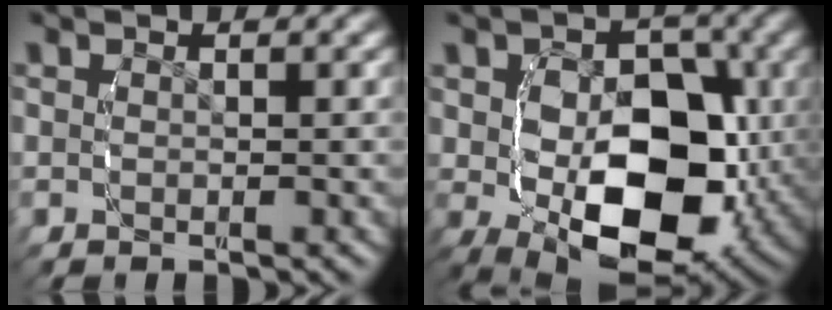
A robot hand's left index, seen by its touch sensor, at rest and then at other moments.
{"total": 10.7, "force": [-2.1, 6.6, 8.2], "torque": [-0.134, -0.035, -0.022]}